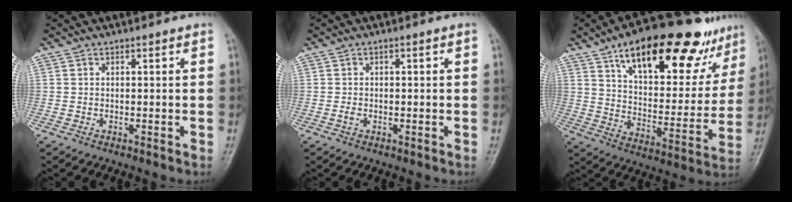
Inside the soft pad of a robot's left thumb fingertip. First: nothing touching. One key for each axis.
{"total": 1.4, "fx": -0.3, "fy": 0.8, "fz": 1.1, "tx": -0.025, "ty": 0.007, "tz": -0.006}
{"total": 27.3, "fx": 16.8, "fy": 11.6, "fz": 18.1, "tx": -0.216, "ty": -0.030, "tz": 0.255}